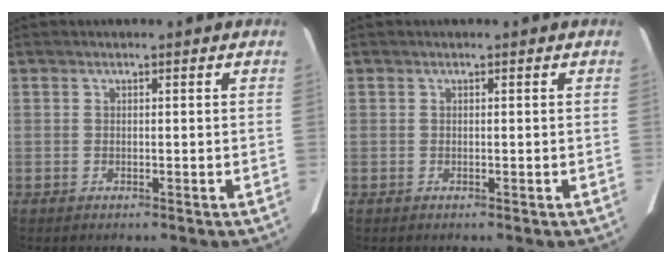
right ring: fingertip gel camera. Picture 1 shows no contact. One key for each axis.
{"total": 0.0}